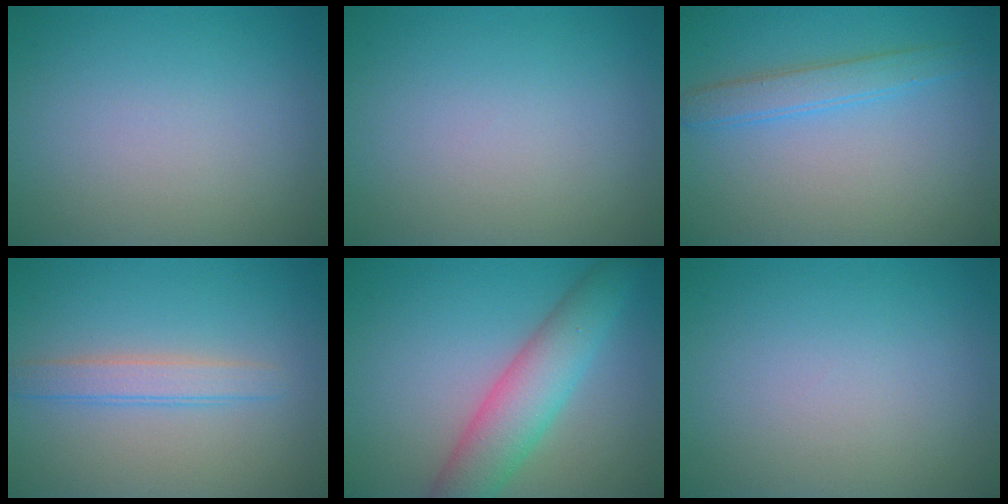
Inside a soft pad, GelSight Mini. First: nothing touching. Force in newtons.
{"total": 0.0}
{"total": 2.5, "press": 2.5, "slide": 0.1}
{"total": 2.4, "press": 2.4, "slide": 0.2}
{"total": 5.9, "press": 5.9, "slide": 0.3}
{"total": 0.0}